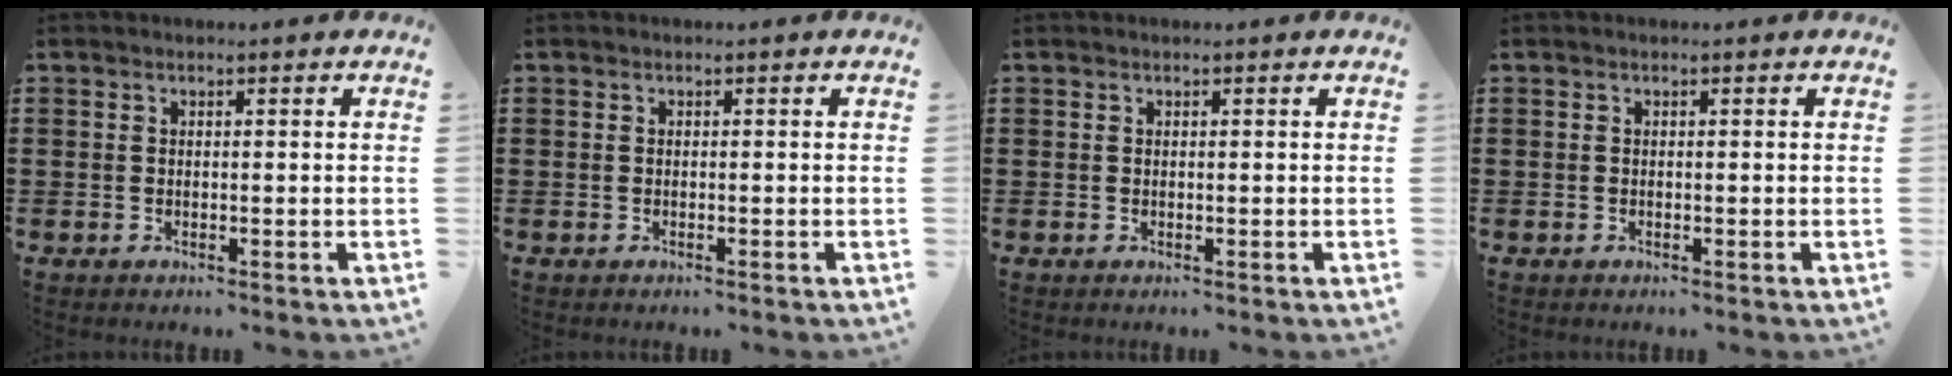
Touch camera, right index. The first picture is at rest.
{"total": 0.0}
{"total": 0.0}
{"total": 0.0}